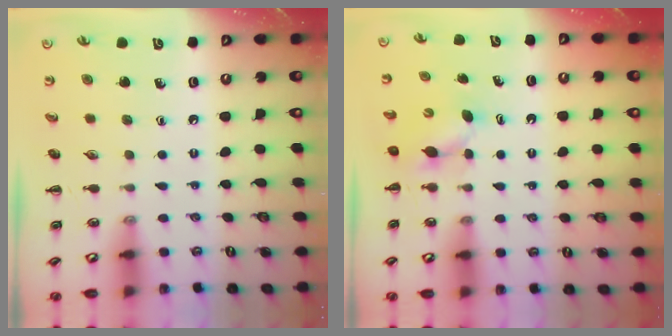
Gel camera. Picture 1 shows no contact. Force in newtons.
{"total": 3.5, "press": 3.4, "slide": 0.9}